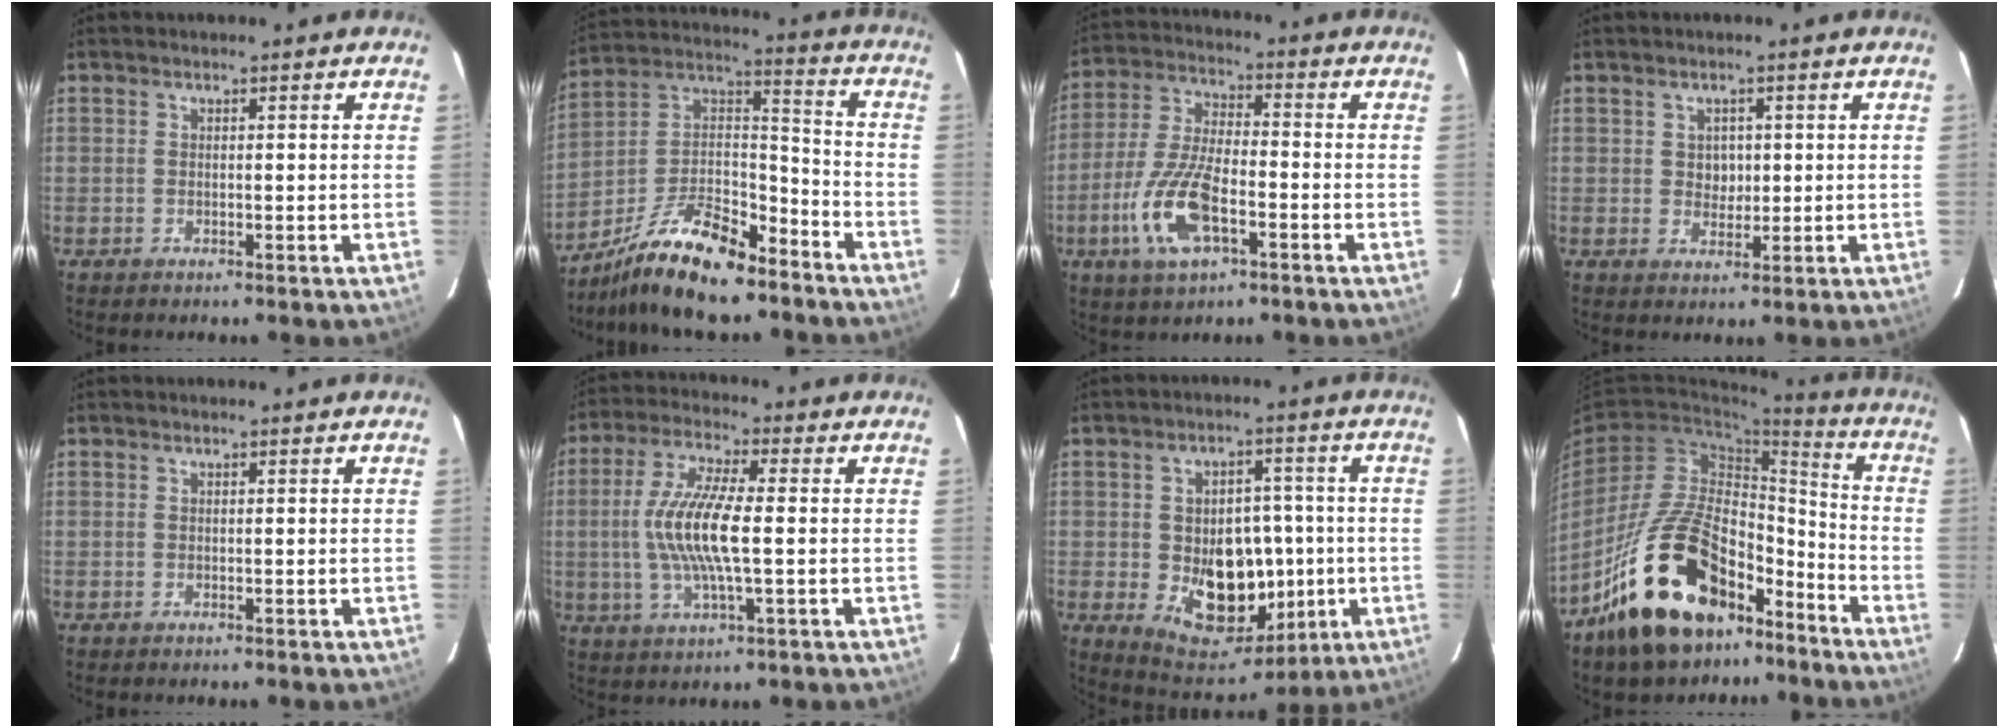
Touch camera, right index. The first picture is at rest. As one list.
[{"total": 17.9, "force": [-13.0, 6.3, 10.5], "torque": [-0.218, 0.013, -0.230]}, {"total": 13.5, "force": [-5.4, 5.4, 11.2], "torque": [-0.244, -0.007, -0.101]}, {"total": 2.8, "force": [0.5, 2.6, 1.1], "torque": [-0.014, 0.005, 0.009]}, {"total": 0.0}, {"total": 12.1, "force": [-0.5, 2.5, 11.8], "torque": [-0.238, 0.001, -0.011]}, {"total": 15.1, "force": [-2.3, 11.2, 9.8], "torque": [-0.180, 0.005, -0.009]}, {"total": 23.0, "force": [-15.3, 11.5, 12.7], "torque": [-0.235, 0.029, -0.233]}]